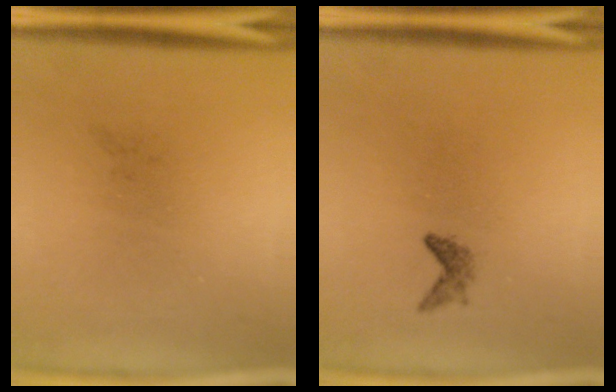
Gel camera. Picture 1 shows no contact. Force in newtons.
{"total": 1.1}